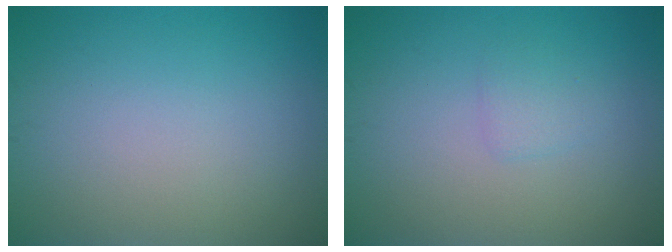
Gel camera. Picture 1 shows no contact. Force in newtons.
{"total": 1.1, "press": 1.1, "slide": 0.1}